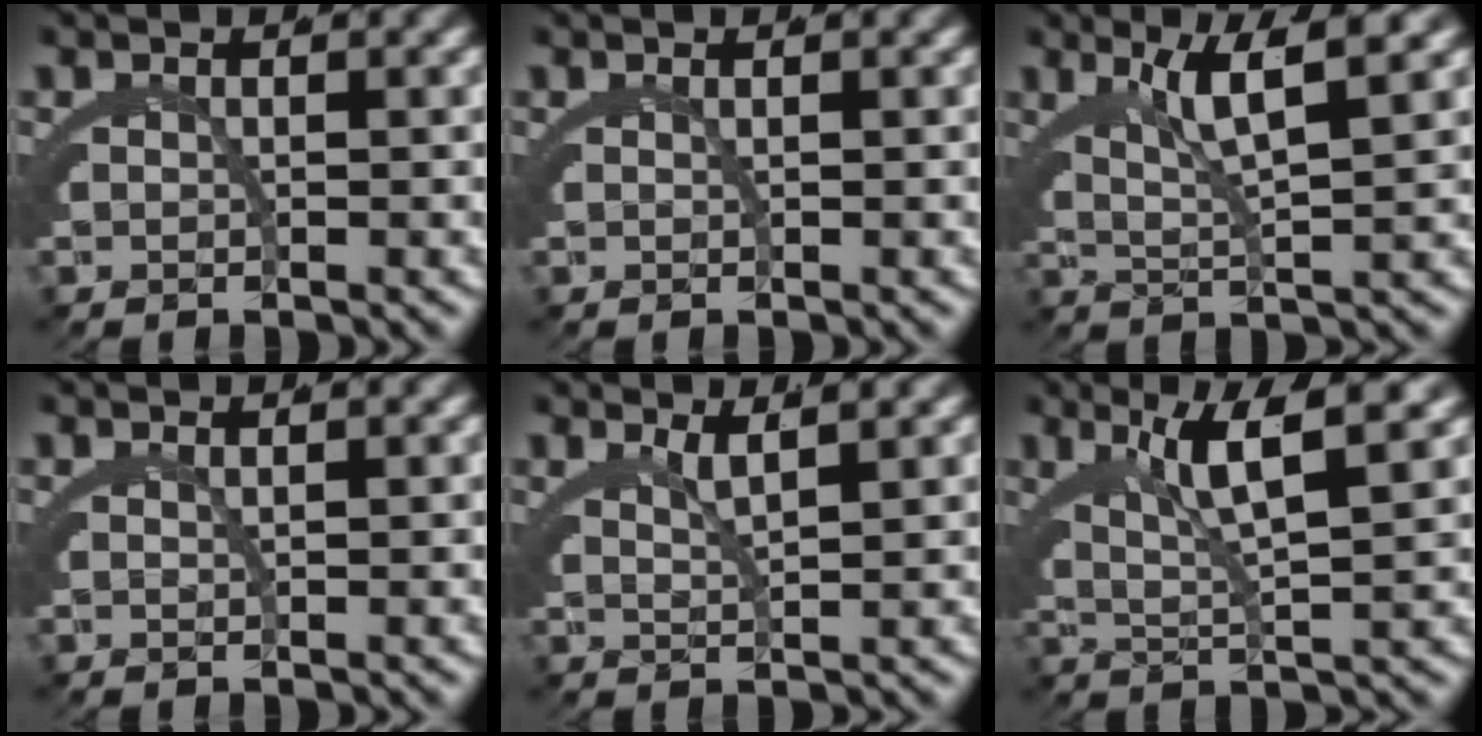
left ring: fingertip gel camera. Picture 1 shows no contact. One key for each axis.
{"total": 0.5, "fx": 0.3, "fy": -0.4, "fz": 0.2, "tx": -0.004, "ty": -0.002, "tz": 0.008}
{"total": 4.4, "fx": 2.5, "fy": 0.2, "fz": 3.6, "tx": -0.058, "ty": 0.004, "tz": 0.044}
{"total": 1.2, "fx": 0.6, "fy": -0.9, "fz": 0.2, "tx": -0.001, "ty": 0.000, "tz": 0.016}
{"total": 2.3, "fx": 1.7, "fy": -0.9, "fz": 1.2, "tx": -0.020, "ty": -0.006, "tz": 0.039}
{"total": 5.0, "fx": 2.6, "fy": 0.3, "fz": 4.2, "tx": -0.072, "ty": 0.002, "tz": 0.047}